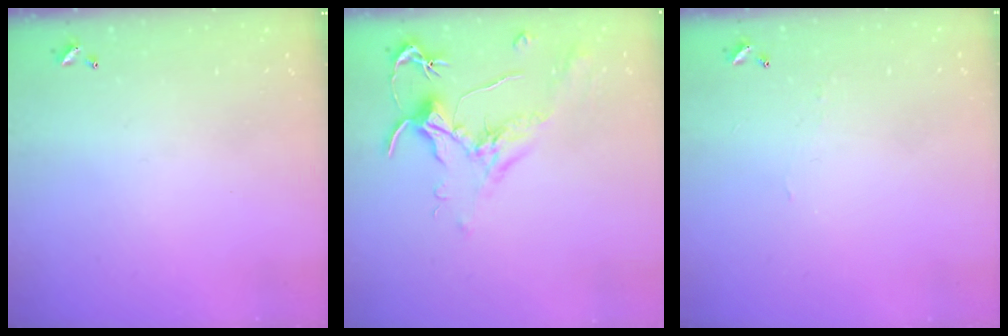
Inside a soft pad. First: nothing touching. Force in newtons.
{"total": 1.8, "press": 1.7, "slide": 0.6}
{"total": 1.2, "press": 1.1, "slide": 0.3}